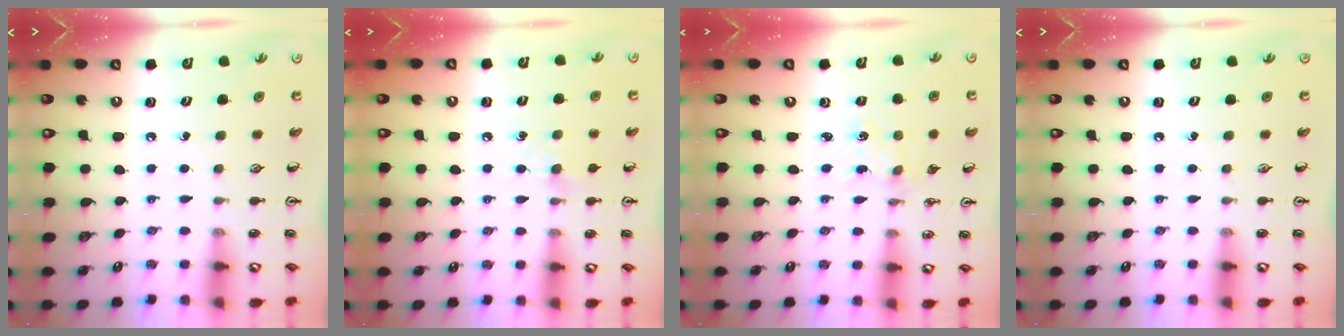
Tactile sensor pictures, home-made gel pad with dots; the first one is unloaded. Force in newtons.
{"total": 5.3, "press": 5.2, "slide": 0.8}
{"total": 0.9, "press": 0.9, "slide": 0.2}
{"total": 0.0}